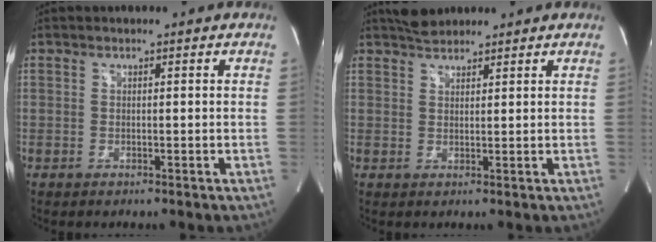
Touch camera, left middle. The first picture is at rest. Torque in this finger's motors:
{"motor_torque": [0.29, -0.25, -0.03, 0.03]}